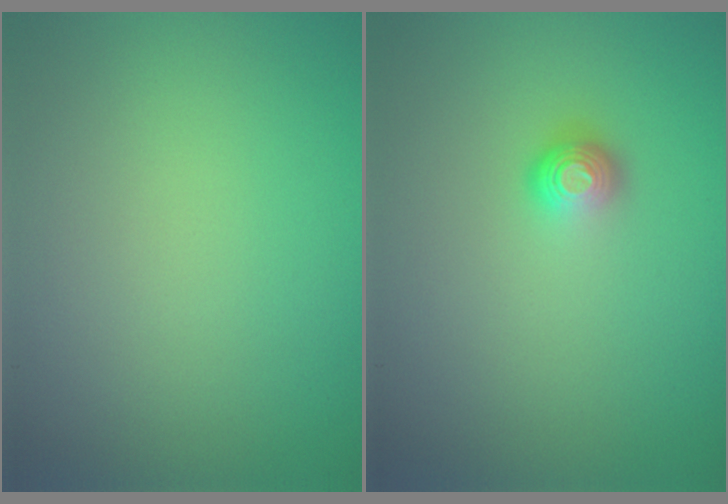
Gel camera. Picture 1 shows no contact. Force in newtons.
{"total": 1.7, "press": 1.3, "slide": 1.2}